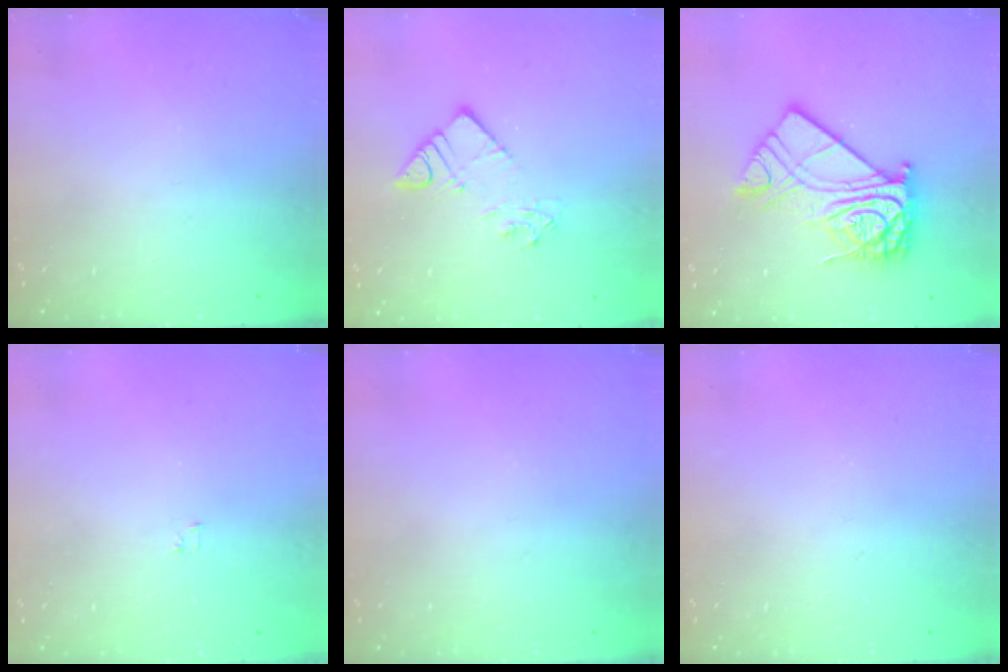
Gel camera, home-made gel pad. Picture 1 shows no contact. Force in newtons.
{"total": 6.3, "press": 6.3, "slide": 0.4}
{"total": 15.8, "press": 15.7, "slide": 1.3}
{"total": 1.2, "press": 1.2, "slide": 0.2}
{"total": 0.0}
{"total": 0.0}